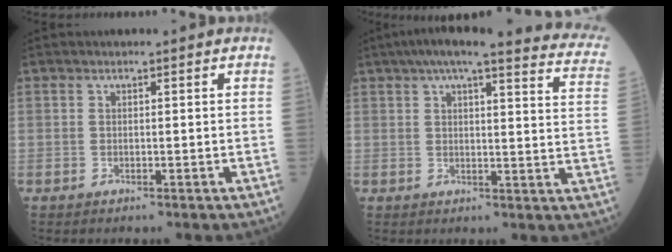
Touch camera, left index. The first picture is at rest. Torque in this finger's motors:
{"motor_torque": [1.05, -1.09, 0.17, 0.10]}